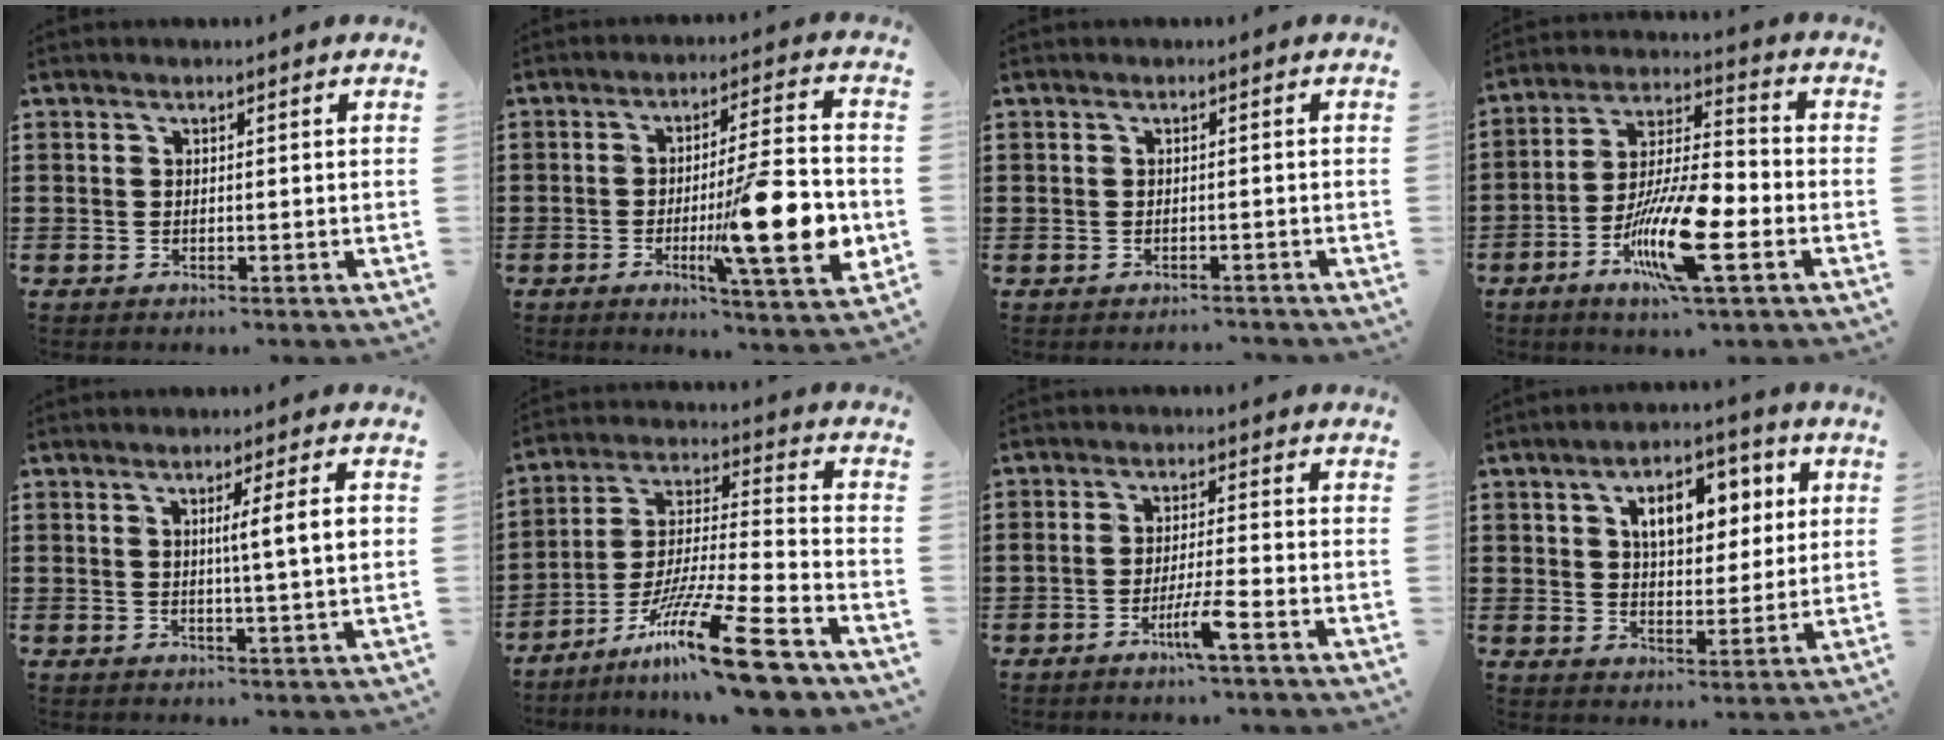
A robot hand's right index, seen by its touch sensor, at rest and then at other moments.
{"total": 16.3, "force": [-3.6, 3.0, 15.6], "torque": [-0.237, -0.007, -0.054]}
{"total": 1.0, "force": [-0.9, 0.3, -0.1], "torque": [-0.001, 0.003, -0.022]}
{"total": 13.7, "force": [-5.4, 3.0, 12.2], "torque": [-0.248, -0.005, -0.099]}
{"total": 5.9, "force": [1.0, 0.0, 5.8], "torque": [-0.101, -0.008, 0.009]}
{"total": 17.2, "force": [-12.0, 1.0, 12.2], "torque": [-0.213, 0.032, -0.213]}
{"total": 4.8, "force": [-2.8, 0.0, 3.9], "torque": [-0.078, -0.012, -0.051]}
{"total": 7.8, "force": [2.8, 4.5, 5.7], "torque": [-0.088, 0.001, 0.039]}